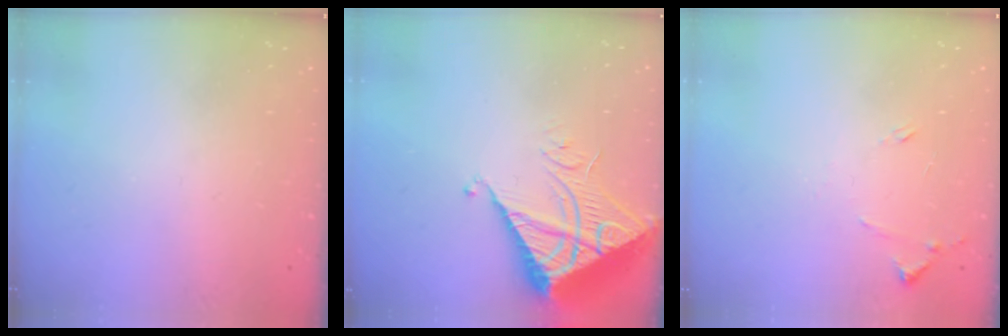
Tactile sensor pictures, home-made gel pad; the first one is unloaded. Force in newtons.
{"total": 9.8, "press": 9.8, "slide": 1.0}
{"total": 8.0, "press": 8.0, "slide": 0.7}